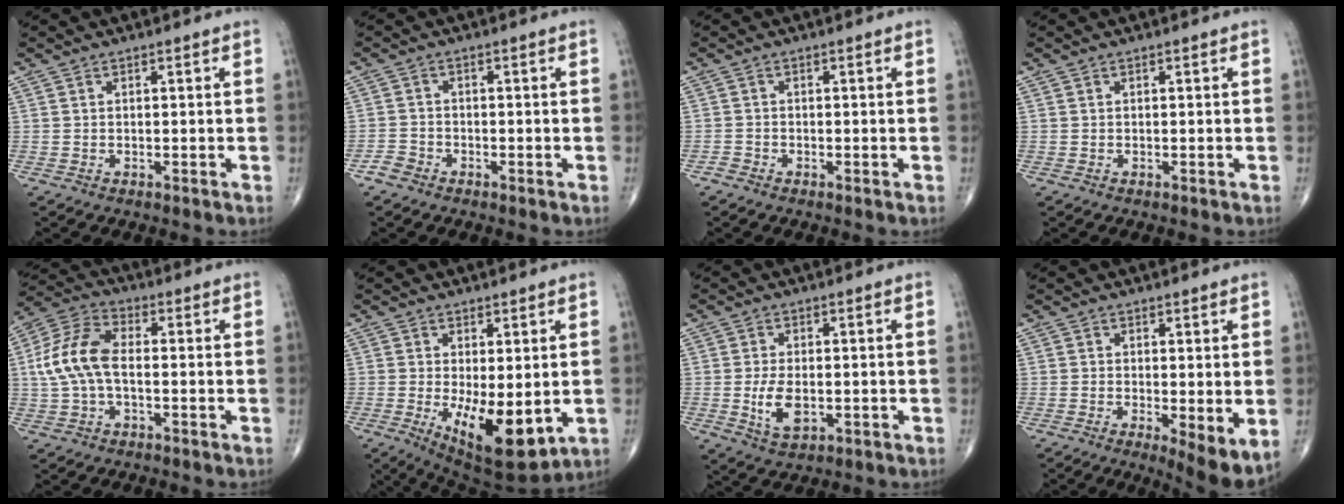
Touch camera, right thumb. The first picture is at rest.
{"total": 2.2, "force": [-1.6, 1.4, 0.4], "torque": [-0.007, 0.006, -0.035]}
{"total": 0.8, "force": [-0.7, 0.5, 0.1], "torque": [-0.003, 0.000, -0.019]}
{"total": 0.0}
{"total": 10.9, "force": [-0.2, 5.9, 9.2], "torque": [-0.199, 0.029, -0.010]}
{"total": 12.3, "force": [-2.1, 4.9, 11.1], "torque": [-0.165, -0.029, -0.013]}
{"total": 5.7, "force": [-0.9, 3.0, 4.8], "torque": [-0.091, -0.010, -0.010]}
{"total": 6.6, "force": [-0.9, 1.8, 6.2], "torque": [-0.097, -0.023, -0.013]}